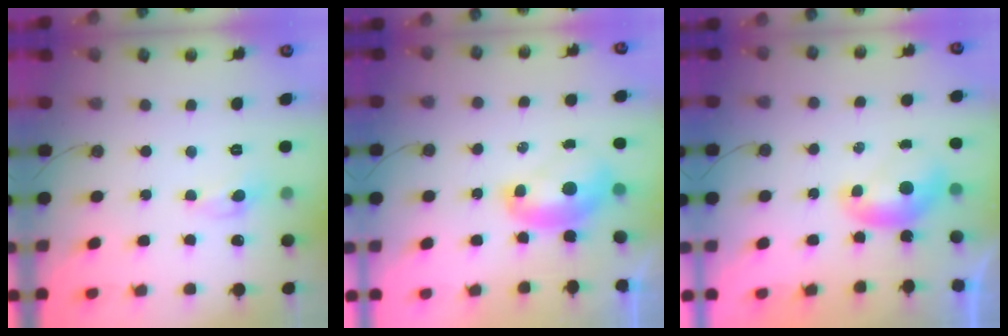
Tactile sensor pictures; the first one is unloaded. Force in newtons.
{"total": 2.5, "press": 2.5, "slide": 0.3}
{"total": 0.0}